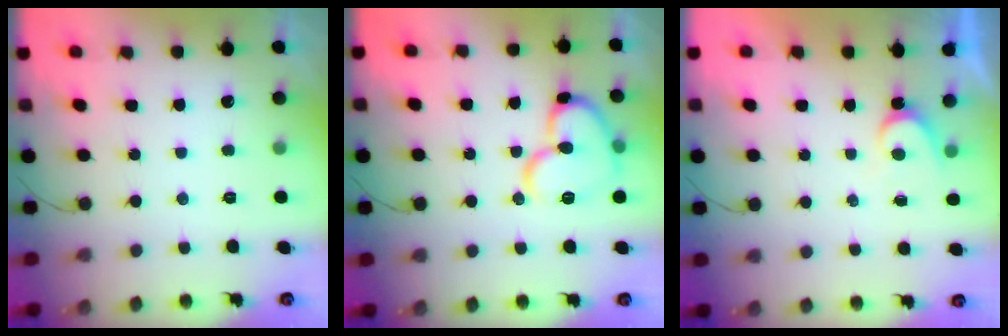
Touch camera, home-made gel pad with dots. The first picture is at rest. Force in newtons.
{"total": 15.4, "press": 15.3, "slide": 1.4}
{"total": 3.5, "press": 3.5, "slide": 0.3}